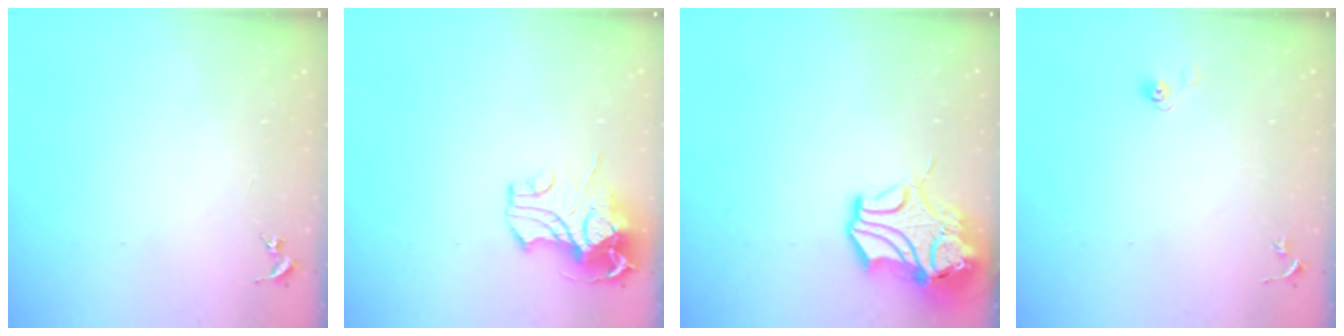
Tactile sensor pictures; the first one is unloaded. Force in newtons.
{"total": 12.2, "press": 12.0, "slide": 1.9}
{"total": 13.4, "press": 13.3, "slide": 2.0}
{"total": 3.6, "press": 3.0, "slide": 2.0}